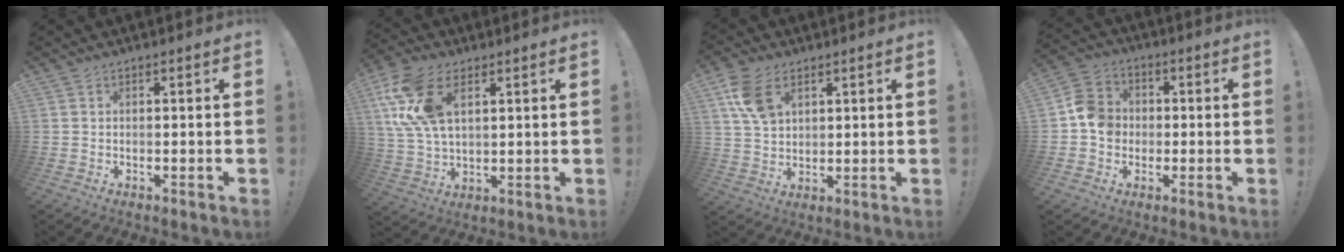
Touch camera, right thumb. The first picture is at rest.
{"total": 16.6, "force": [6.6, 9.7, 11.7], "torque": [-0.237, -0.012, 0.124]}
{"total": 10.1, "force": [4.9, 6.6, 5.9], "torque": [-0.108, -0.011, 0.097]}
{"total": 9.7, "force": [-1.2, 8.7, 4.1], "torque": [-0.060, 0.021, -0.019]}